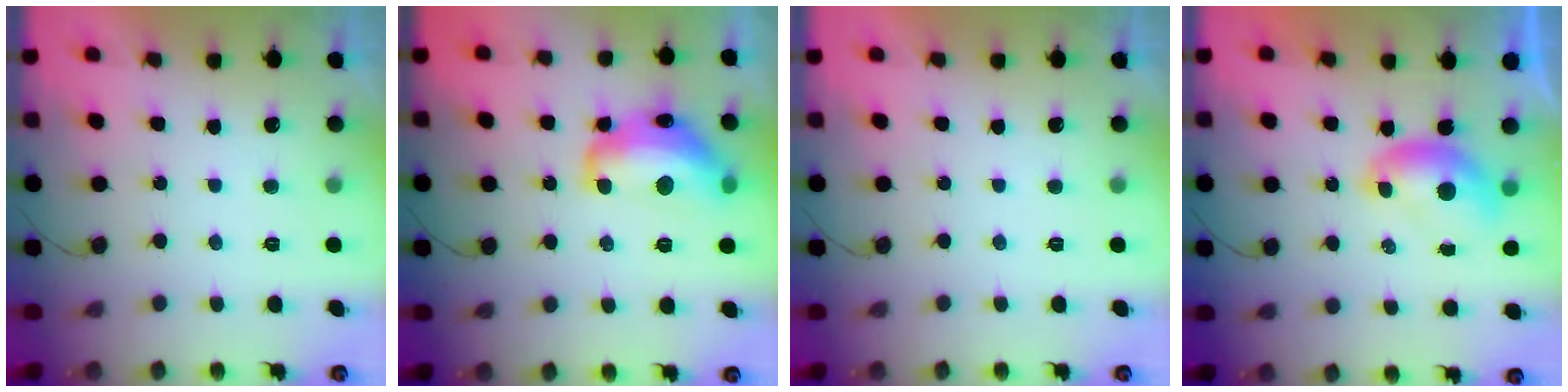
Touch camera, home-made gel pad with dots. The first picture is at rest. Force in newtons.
{"total": 15.3, "press": 15.2, "slide": 0.9}
{"total": 0.0}
{"total": 6.8, "press": 6.7, "slide": 0.4}